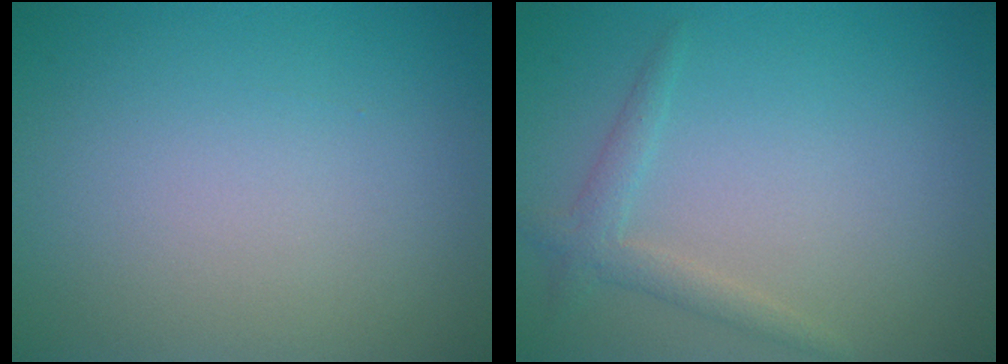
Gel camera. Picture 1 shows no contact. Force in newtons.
{"total": 1.8, "press": 1.8, "slide": 0.1}